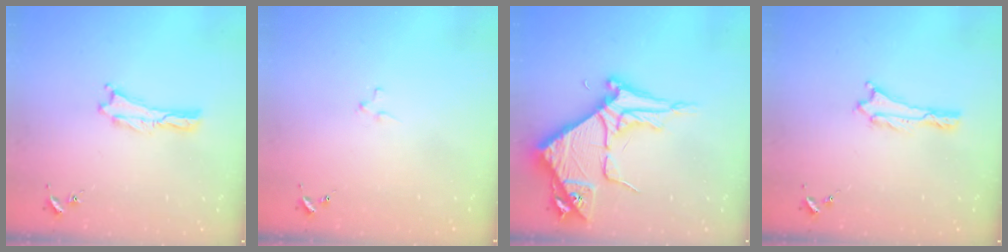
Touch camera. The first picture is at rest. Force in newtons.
{"total": 2.0, "press": 2.0, "slide": 0.2}
{"total": 8.7, "press": 8.6, "slide": 1.0}
{"total": 0.0}